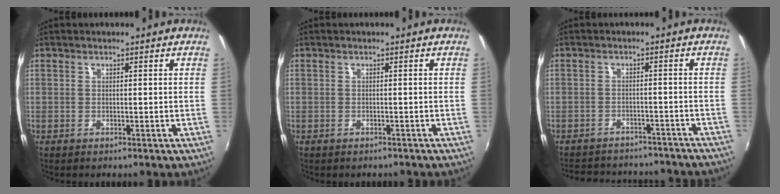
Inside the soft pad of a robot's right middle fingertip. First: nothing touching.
{"total": 1.3, "force": [-1.1, 0.5, 0.4], "torque": [-0.012, -0.003, -0.013]}
{"total": 17.9, "force": [-15.7, 5.8, 6.4], "torque": [-0.133, 0.012, -0.195]}